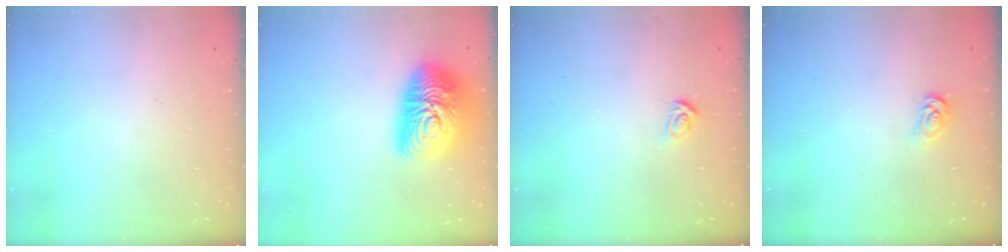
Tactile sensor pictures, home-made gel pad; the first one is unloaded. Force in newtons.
{"total": 17.7, "press": 17.7, "slide": 1.2}
{"total": 3.0, "press": 2.9, "slide": 0.4}
{"total": 2.0, "press": 2.0, "slide": 0.3}